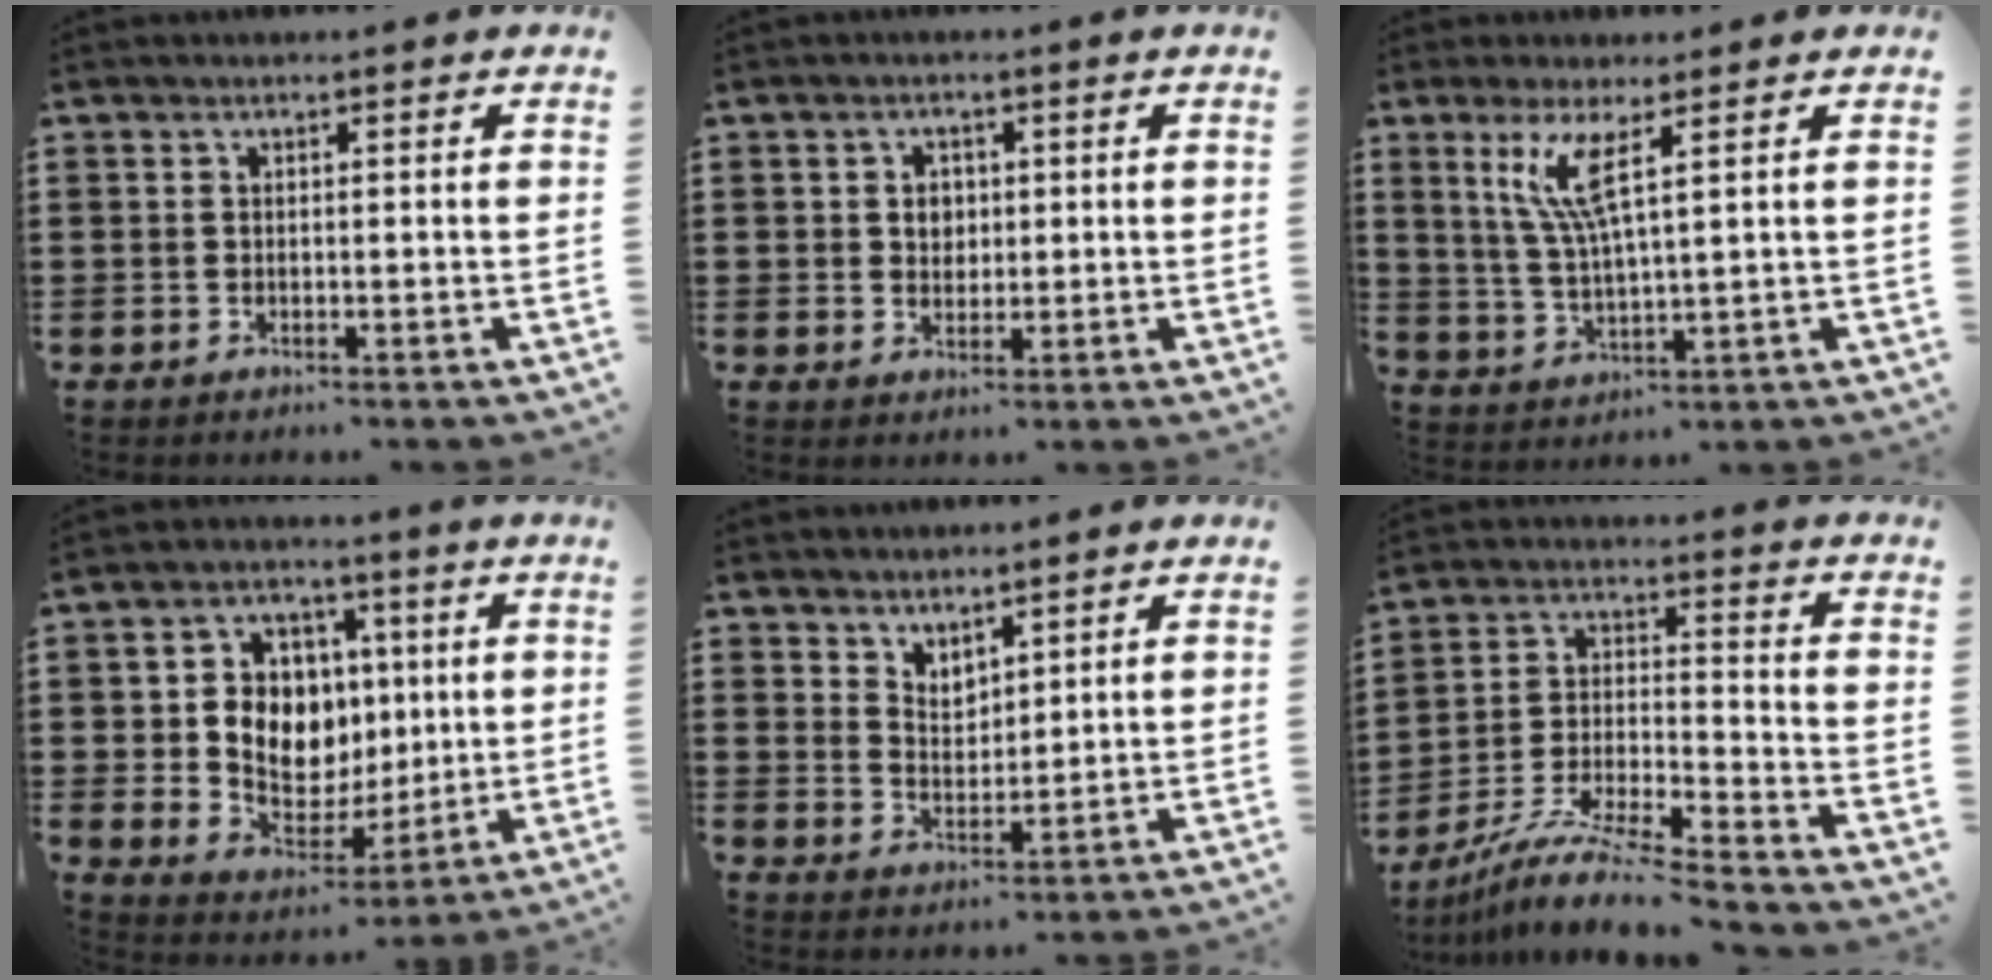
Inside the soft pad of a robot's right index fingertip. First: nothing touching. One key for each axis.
{"total": 2.4, "fx": 0.4, "fy": 2.0, "fz": 1.3, "tx": -0.032, "ty": 0.010, "tz": 0.005}
{"total": 6.8, "fx": 3.1, "fy": 1.0, "fz": 6.0, "tx": -0.135, "ty": -0.003, "tz": 0.049}
{"total": 9.1, "fx": 1.4, "fy": 8.0, "fz": 4.1, "tx": -0.092, "ty": 0.008, "tz": 0.029}
{"total": 3.2, "fx": 3.0, "fy": 0.9, "fz": -0.4, "tx": -0.002, "ty": -0.006, "tz": 0.059}
{"total": 8.9, "fx": -8.3, "fy": -0.4, "fz": 3.2, "tx": -0.065, "ty": 0.000, "tz": -0.168}